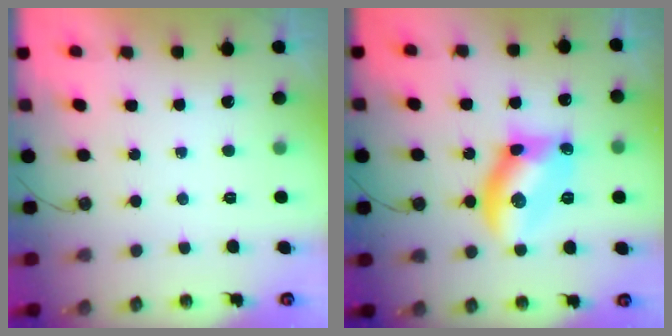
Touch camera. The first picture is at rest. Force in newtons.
{"total": 12.6, "press": 12.6, "slide": 0.4}